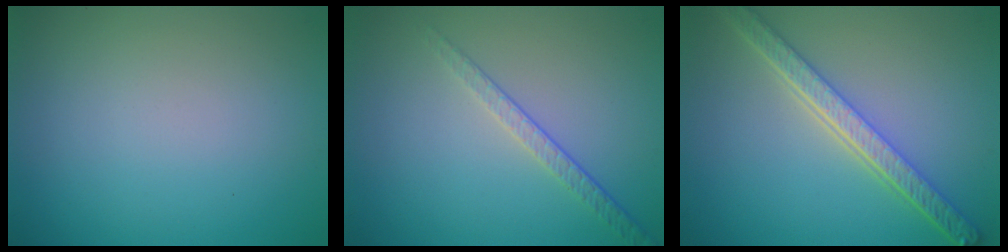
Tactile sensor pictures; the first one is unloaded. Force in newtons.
{"total": 1.9, "press": 1.4, "slide": 1.3}
{"total": 5.3, "press": 4.2, "slide": 3.4}